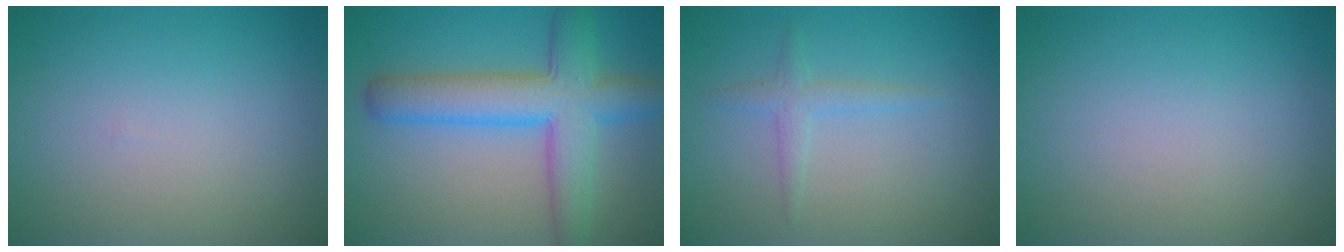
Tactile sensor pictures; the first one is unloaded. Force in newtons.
{"total": 7.4, "press": 7.4, "slide": 0.2}
{"total": 1.6, "press": 1.6, "slide": 0.1}
{"total": 0.0}